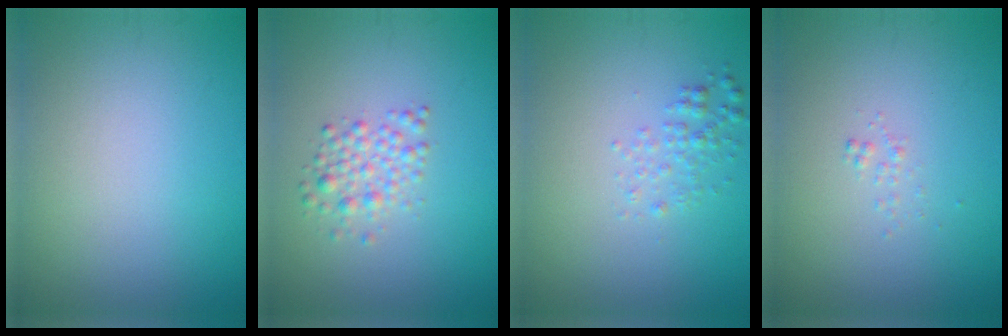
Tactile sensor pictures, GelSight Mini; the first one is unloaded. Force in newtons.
{"total": 2.3, "press": 2.3, "slide": 0.0}
{"total": 1.5, "press": 1.5, "slide": 0.0}
{"total": 0.5, "press": 0.5, "slide": 0.0}